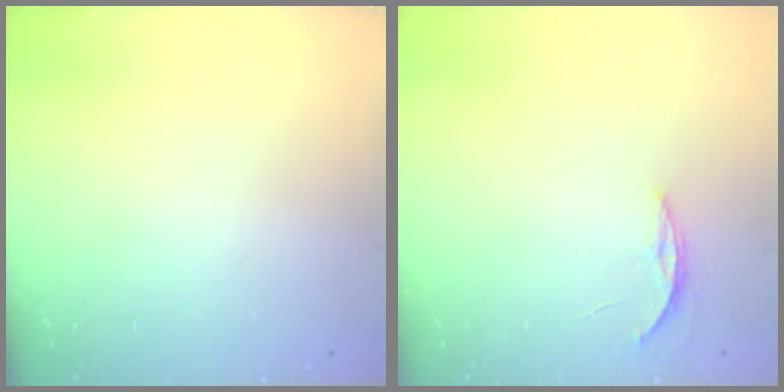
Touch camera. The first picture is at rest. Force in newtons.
{"total": 3.7, "press": 3.7, "slide": 0.5}